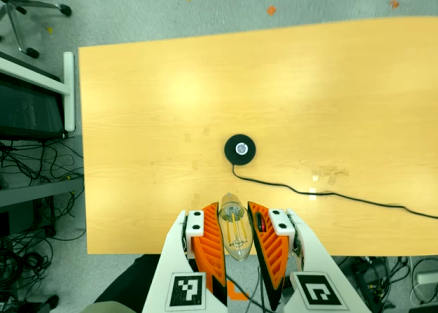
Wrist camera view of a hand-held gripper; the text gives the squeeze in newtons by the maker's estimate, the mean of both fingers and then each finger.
{"total": 19.2, "left": 20.5, "right": 18.0}